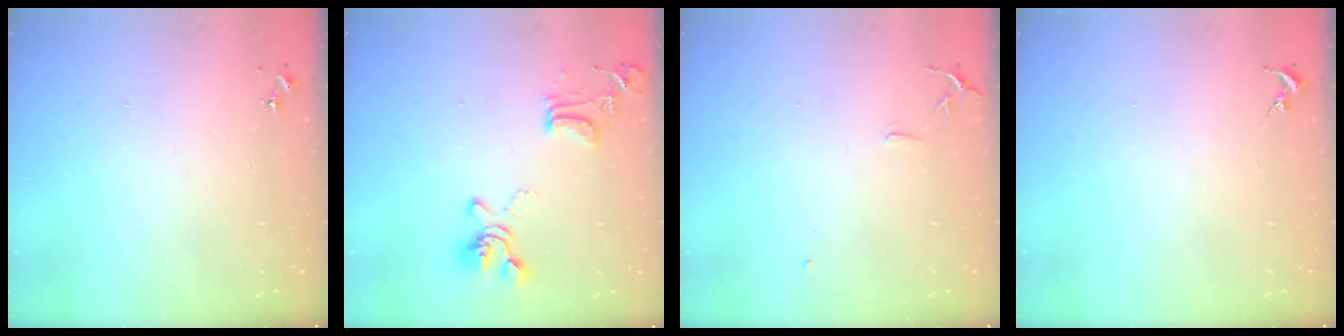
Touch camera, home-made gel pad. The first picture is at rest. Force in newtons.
{"total": 15.8, "press": 15.7, "slide": 1.6}
{"total": 6.9, "press": 6.9, "slide": 0.6}
{"total": 0.0}